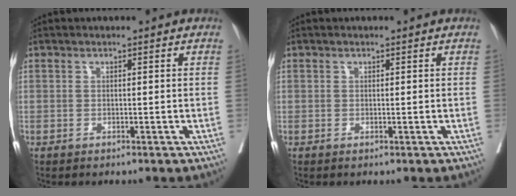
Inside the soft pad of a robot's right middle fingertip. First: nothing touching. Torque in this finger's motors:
{"motor_torque": [-0.75, 0.25, -0.31, -0.09]}